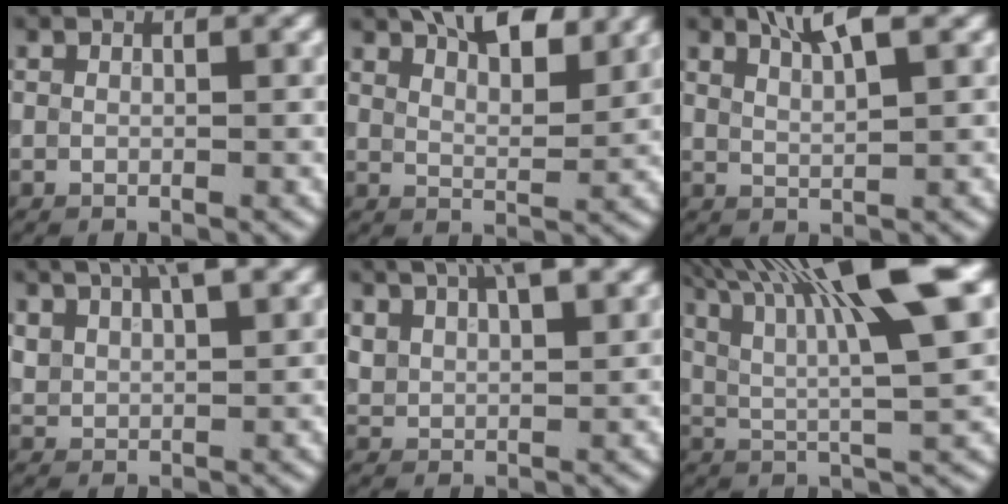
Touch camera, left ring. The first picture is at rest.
{"total": 6.3, "force": [4.7, 2.1, 3.6], "torque": [-0.039, 0.018, 0.057]}
{"total": 3.1, "force": [2.3, 0.5, 2.0], "torque": [-0.026, 0.007, 0.040]}
{"total": 6.0, "force": [4.3, 2.2, 3.6], "torque": [-0.074, 0.023, 0.067]}
{"total": 7.1, "force": [4.8, 2.9, 4.3], "torque": [-0.087, 0.026, 0.073]}
{"total": 12.1, "force": [5.6, 2.8, 10.4], "torque": [-0.174, 0.015, 0.093]}